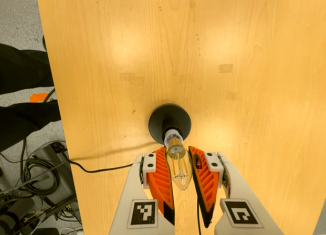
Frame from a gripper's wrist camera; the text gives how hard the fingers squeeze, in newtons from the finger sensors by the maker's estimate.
{"total": 21.2, "left": 24.3, "right": 18.1}